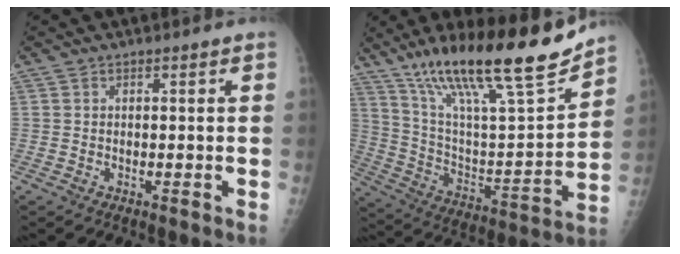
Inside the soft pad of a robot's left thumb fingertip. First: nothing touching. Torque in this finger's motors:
{"motor_torque": [0.30, 0.17, 1.43, -1.34, 0.16]}